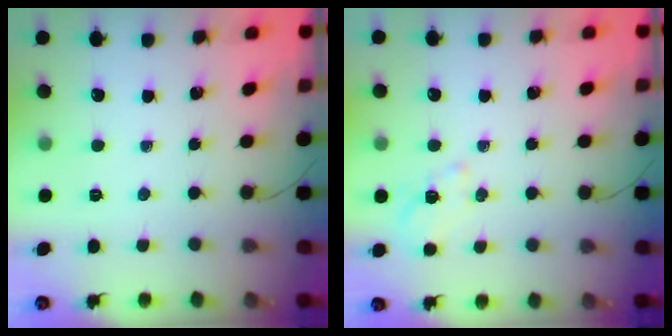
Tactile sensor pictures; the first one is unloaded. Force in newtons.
{"total": 2.4, "press": 1.9, "slide": 1.5}